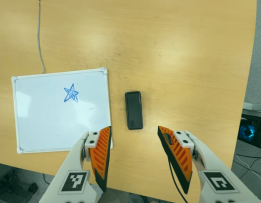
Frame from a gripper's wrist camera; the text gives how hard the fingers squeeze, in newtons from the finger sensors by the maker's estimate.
{"total": 0.0}